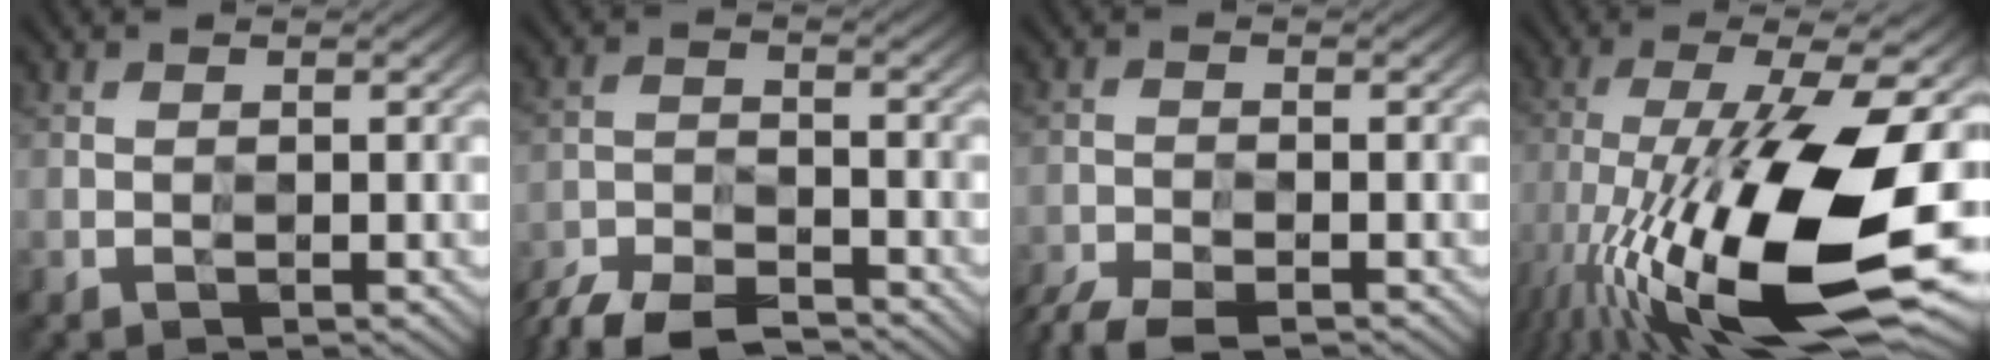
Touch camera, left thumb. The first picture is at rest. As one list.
[{"total": 6.8, "force": [-6.4, 1.2, 1.8], "torque": [-0.035, -0.007, -0.126]}, {"total": 5.7, "force": [-5.0, 1.4, 2.4], "torque": [-0.046, -0.019, -0.094]}, {"total": 18.9, "force": [-6.4, 5.5, 16.9], "torque": [-0.295, 0.003, -0.125]}]